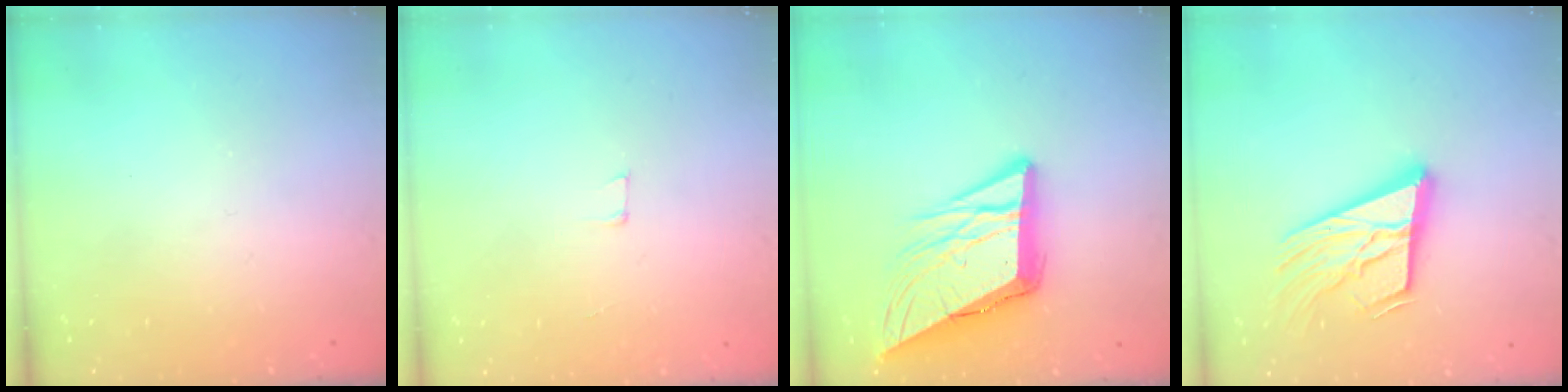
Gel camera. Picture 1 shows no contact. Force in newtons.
{"total": 3.0, "press": 3.0, "slide": 0.2}
{"total": 12.9, "press": 12.7, "slide": 2.0}
{"total": 20.4, "press": 19.9, "slide": 4.5}